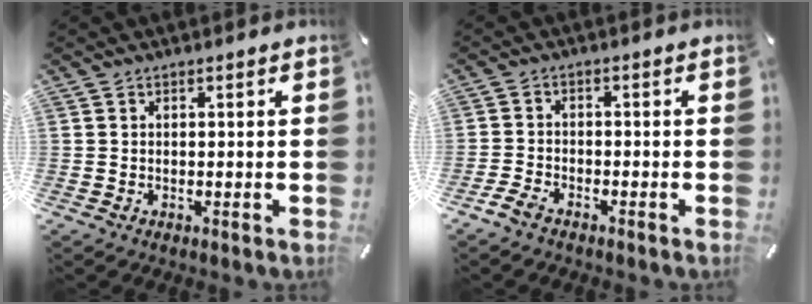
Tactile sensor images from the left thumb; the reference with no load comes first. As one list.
[{"total": 3.1, "force": [-2.6, 1.3, 1.2], "torque": [-0.039, 0.007, -0.055]}]